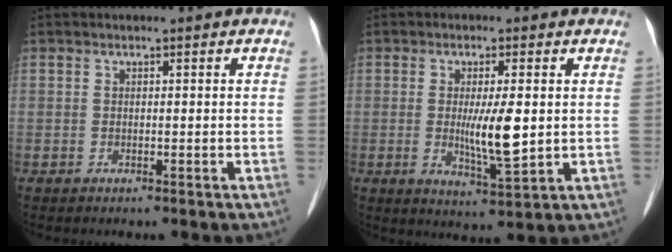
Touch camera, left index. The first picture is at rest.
{"total": 6.6, "force": [0.2, 1.2, 6.4], "torque": [-0.115, -0.014, 0.006]}